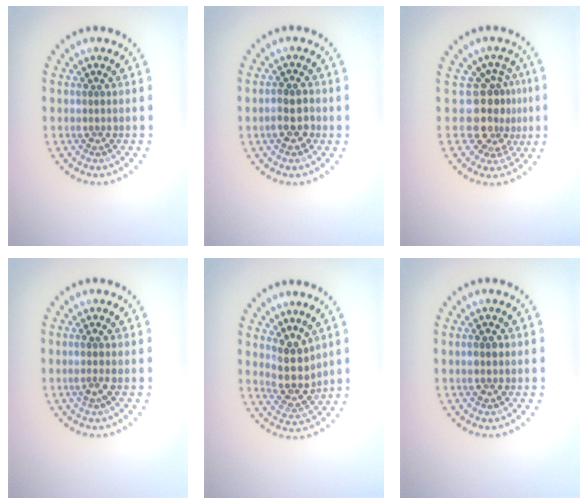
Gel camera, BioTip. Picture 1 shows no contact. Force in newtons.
{"total": 2.4, "press": 2.3, "slide": 0.8}
{"total": 3.8, "press": 3.0, "slide": 2.4}
{"total": 1.3, "press": 1.1, "slide": 0.7}
{"total": 3.5, "press": 2.8, "slide": 2.0}
{"total": 1.4, "press": 1.4, "slide": 0.1}